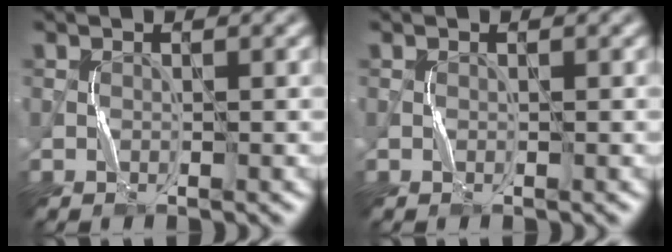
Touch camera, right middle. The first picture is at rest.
{"total": 0.0}